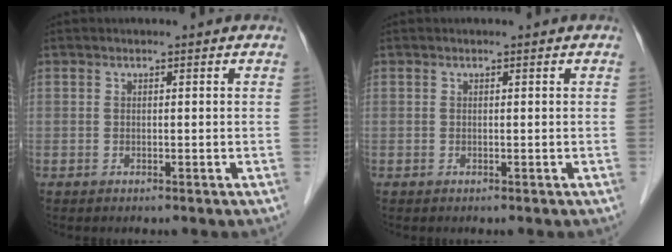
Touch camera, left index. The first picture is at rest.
{"total": 0.0}